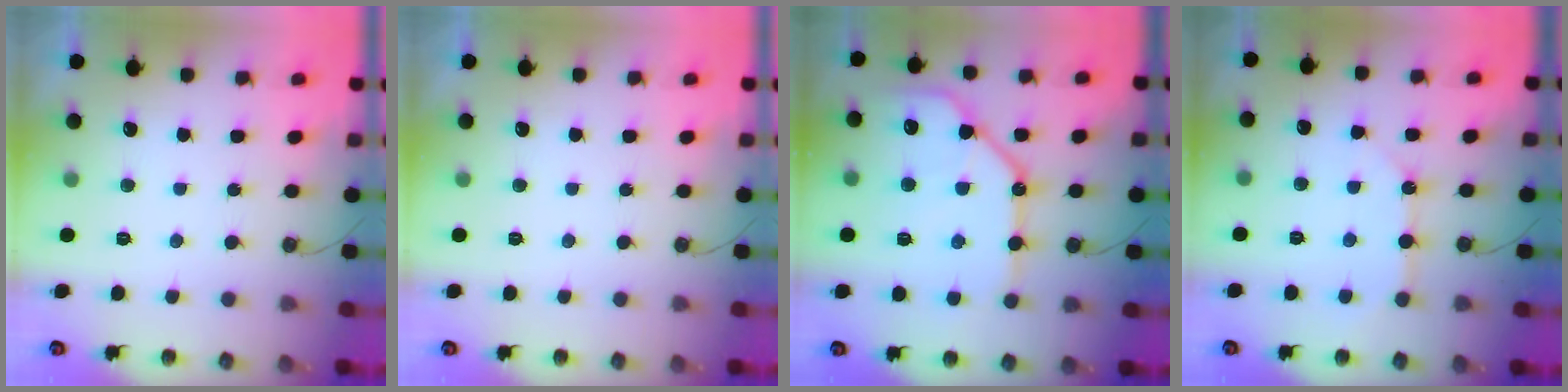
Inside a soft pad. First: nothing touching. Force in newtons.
{"total": 0.0}
{"total": 19.0, "press": 18.9, "slide": 2.2}
{"total": 9.0, "press": 9.0, "slide": 0.9}